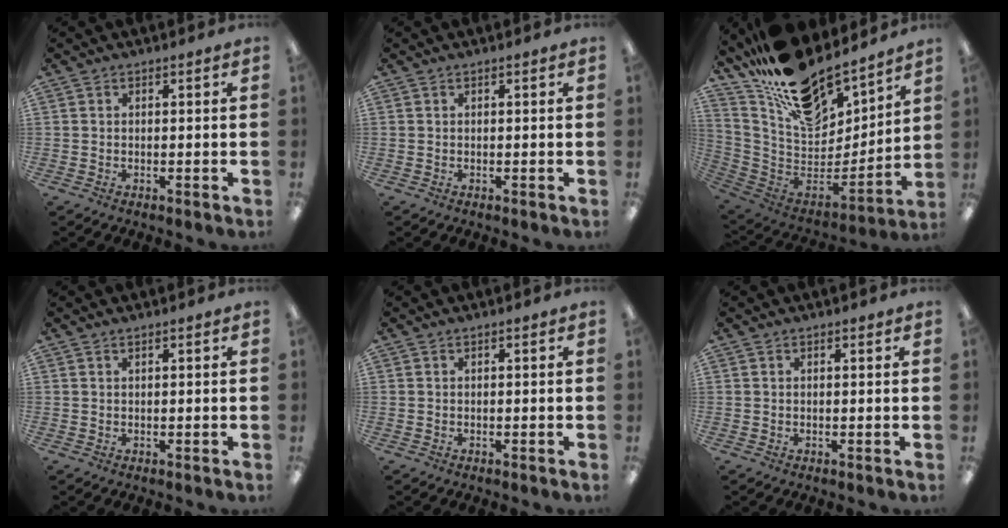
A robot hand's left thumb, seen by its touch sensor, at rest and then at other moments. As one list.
[{"total": 0.0}, {"total": 20.1, "force": [16.0, 8.6, 8.7], "torque": [-0.165, -0.122, 0.285]}, {"total": 0.6, "force": [0.5, 0.1, 0.4], "torque": [-0.008, 0.002, 0.008]}, {"total": 0.0}, {"total": 0.5, "force": [0.5, 0.1, 0.3], "torque": [-0.006, 0.001, 0.008]}]